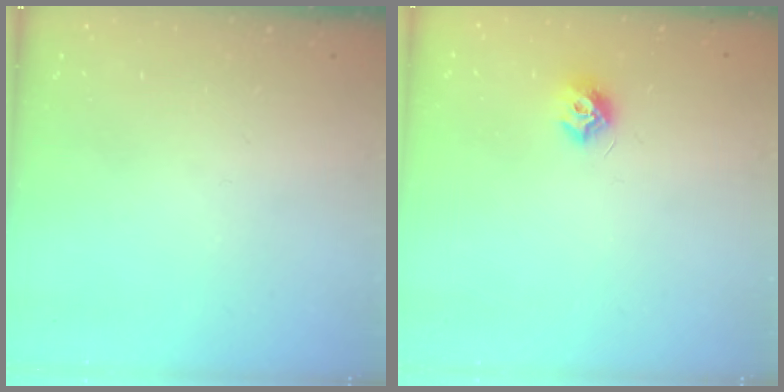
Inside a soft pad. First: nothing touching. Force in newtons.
{"total": 7.3, "press": 7.3, "slide": 0.3}